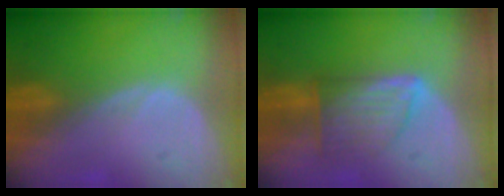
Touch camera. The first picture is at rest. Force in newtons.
{"total": 7.4, "press": 6.6, "slide": 3.4}